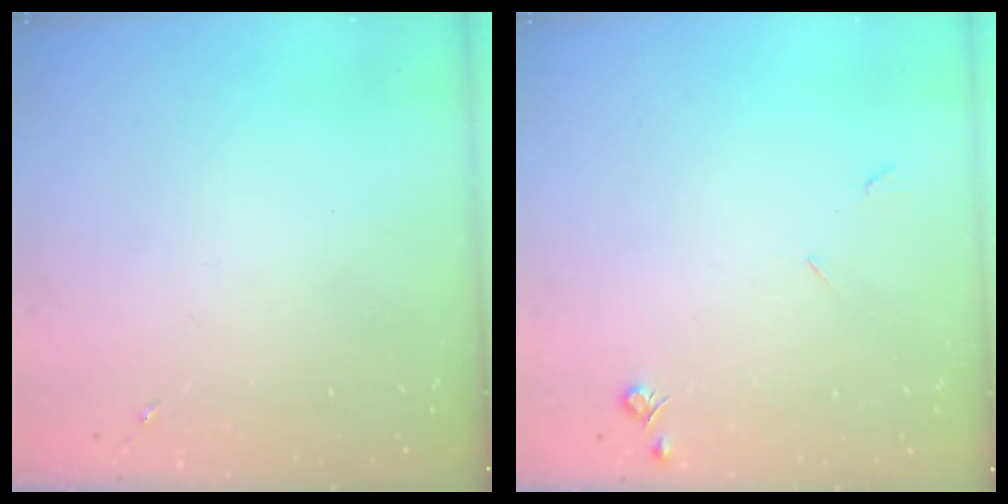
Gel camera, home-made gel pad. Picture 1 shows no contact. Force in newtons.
{"total": 4.2, "press": 4.2, "slide": 0.7}